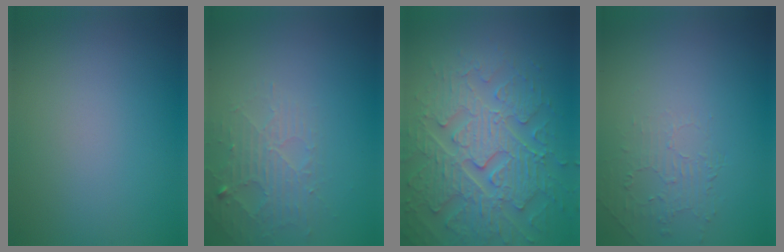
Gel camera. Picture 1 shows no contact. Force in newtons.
{"total": 3.1, "press": 3.0, "slide": 0.6}
{"total": 7.4, "press": 6.0, "slide": 4.3}
{"total": 1.9, "press": 0.3, "slide": 1.9}